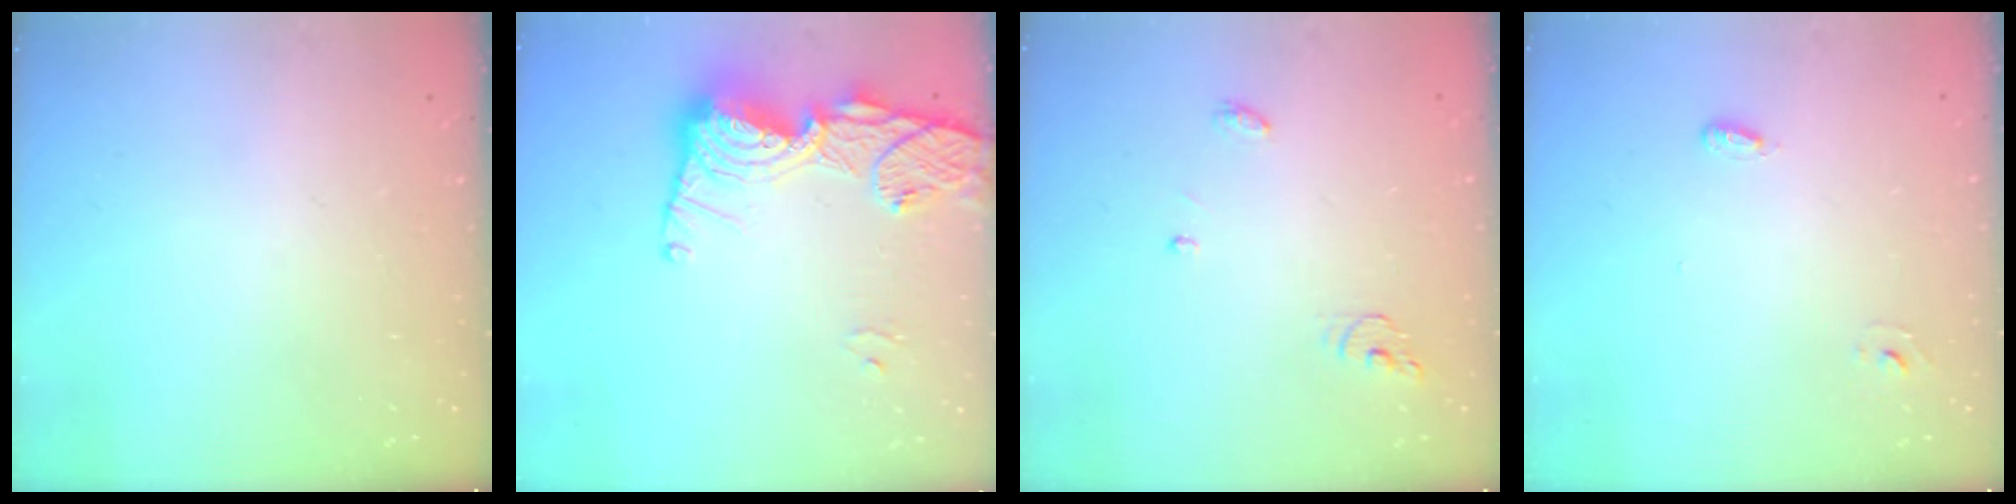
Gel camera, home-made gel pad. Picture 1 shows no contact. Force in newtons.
{"total": 17.4, "press": 17.3, "slide": 1.4}
{"total": 4.5, "press": 4.5, "slide": 0.3}
{"total": 2.6, "press": 2.5, "slide": 0.6}